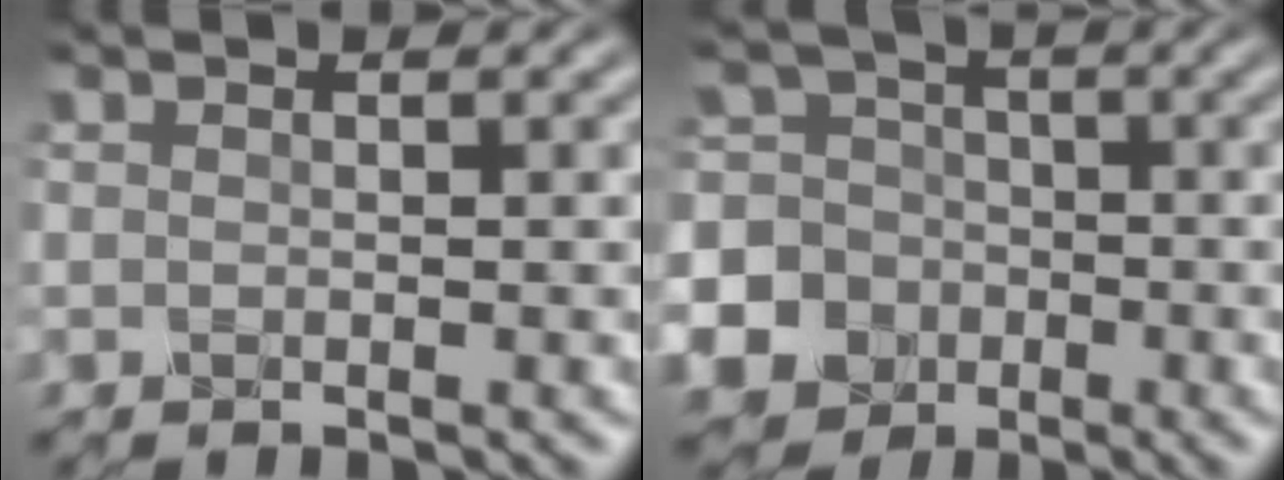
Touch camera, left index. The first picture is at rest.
{"total": 16.2, "force": [-6.8, 14.4, 2.9], "torque": [-0.114, -0.039, -0.144]}